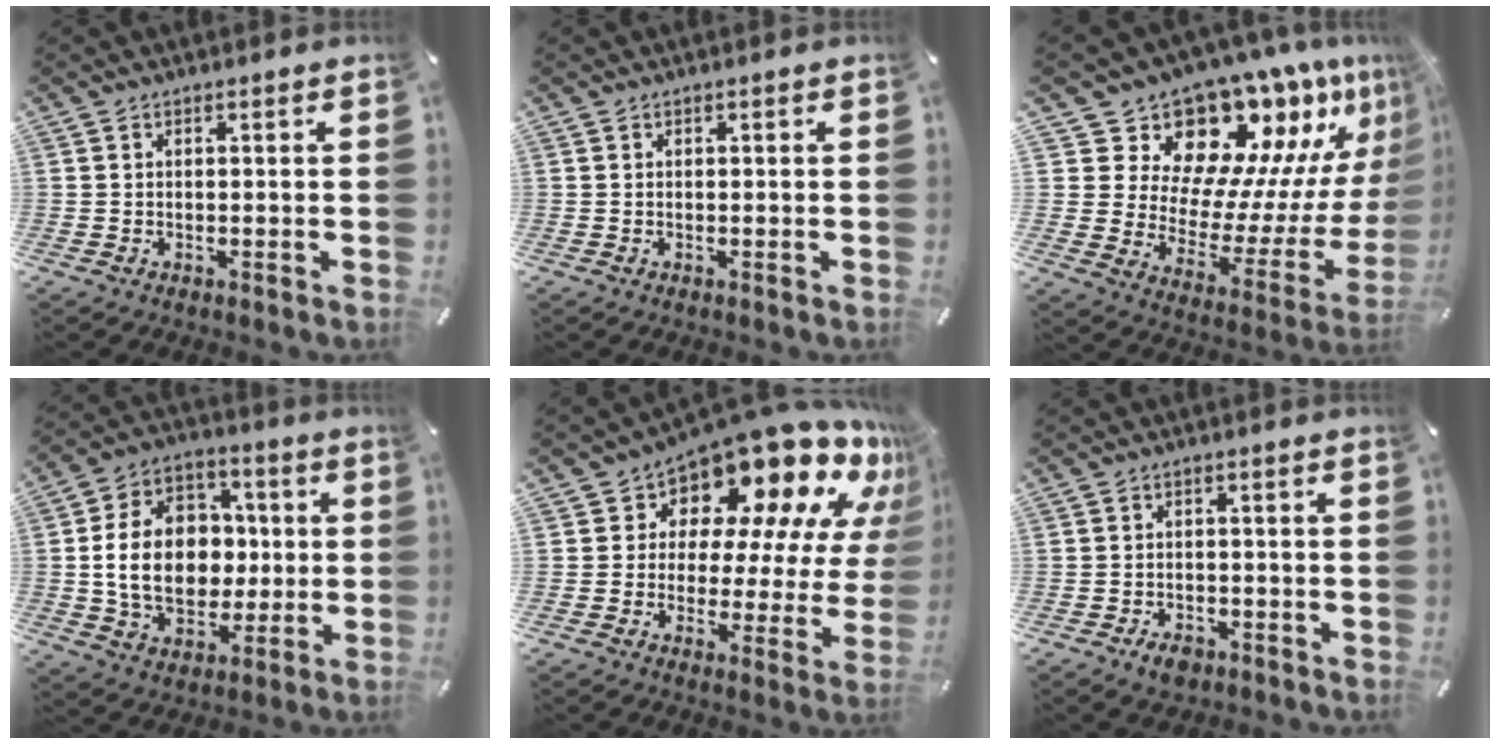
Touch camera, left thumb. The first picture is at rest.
{"total": 0.0}
{"total": 17.2, "force": [15.7, 6.1, 3.3], "torque": [-0.047, -0.166, 0.271]}
{"total": 16.8, "force": [-0.3, 13.2, 10.4], "torque": [-0.214, 0.017, 0.000]}
{"total": 16.9, "force": [13.4, 7.5, 6.9], "torque": [-0.098, -0.128, 0.224]}
{"total": 3.4, "force": [-2.2, 2.1, 1.6], "torque": [-0.032, 0.009, -0.042]}